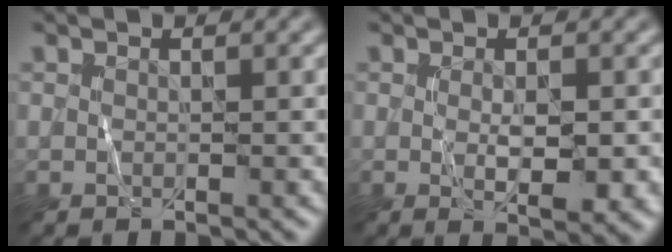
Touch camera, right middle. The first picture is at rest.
{"total": 3.1, "force": [-0.2, 1.0, 3.0], "torque": [-0.052, -0.009, 0.002]}